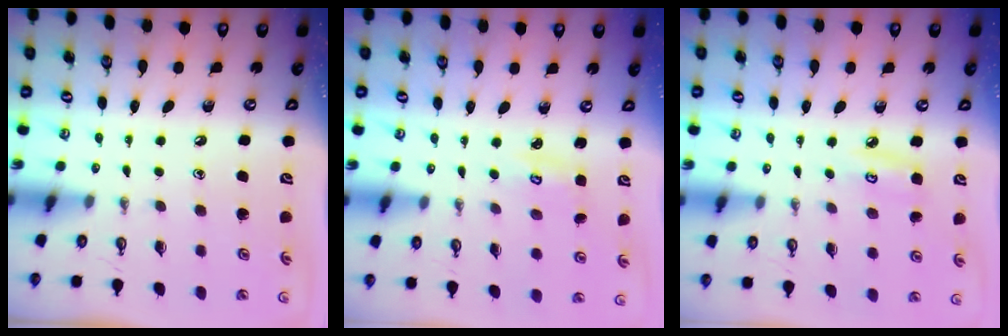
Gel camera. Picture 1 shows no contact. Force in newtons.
{"total": 2.5, "press": 2.5, "slide": 0.3}
{"total": 5.0, "press": 5.0, "slide": 0.5}